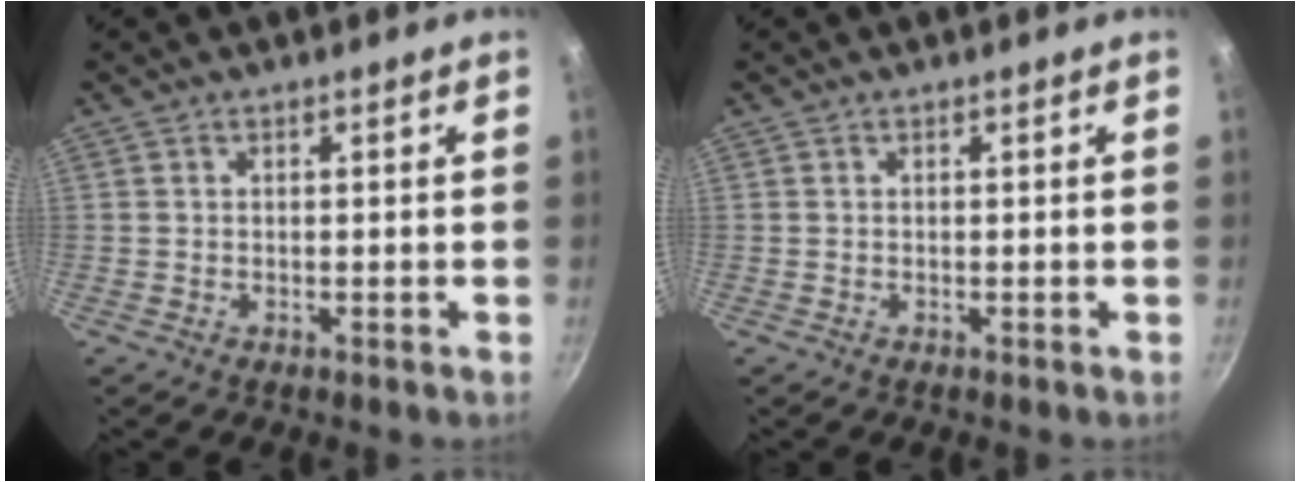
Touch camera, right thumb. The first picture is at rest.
{"total": 0.0}